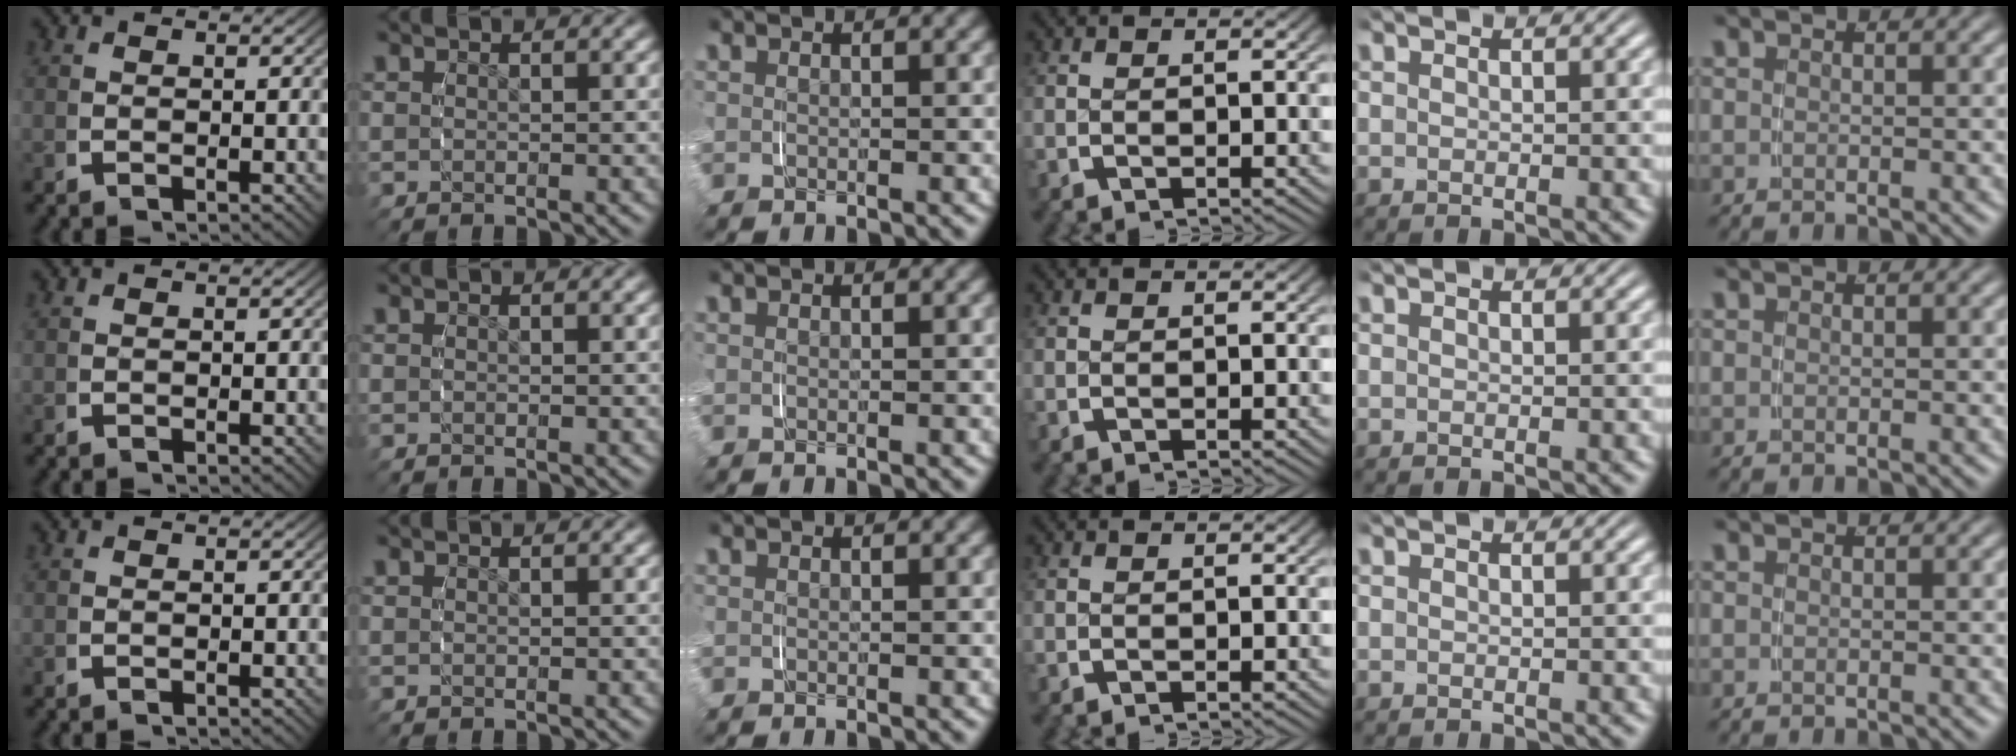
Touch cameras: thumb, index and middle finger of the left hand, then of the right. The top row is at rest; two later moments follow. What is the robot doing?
{"motion": "grasp_and_lifting", "object": "jewelry box"}